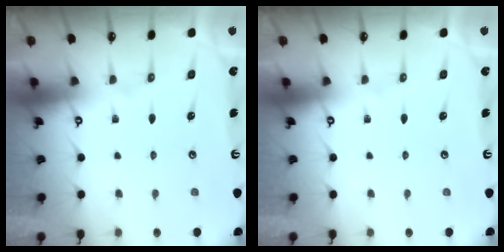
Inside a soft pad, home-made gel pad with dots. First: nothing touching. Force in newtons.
{"total": 0.0}